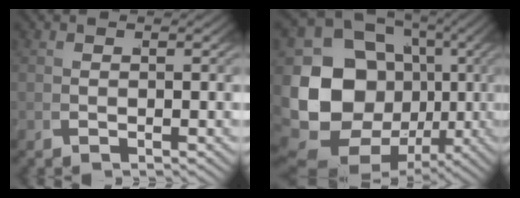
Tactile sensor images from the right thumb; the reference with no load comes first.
{"total": 17.6, "force": [-0.1, 14.0, 10.7], "torque": [-0.260, -0.069, 0.030]}